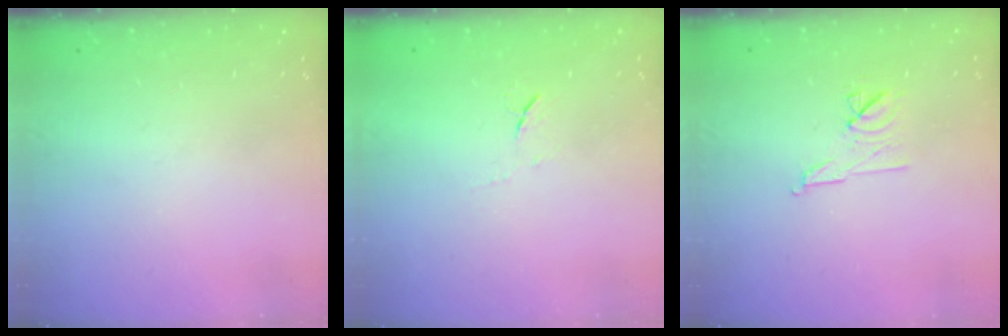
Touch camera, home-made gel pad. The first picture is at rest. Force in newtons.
{"total": 4.6, "press": 4.6, "slide": 0.7}
{"total": 7.5, "press": 7.4, "slide": 1.3}